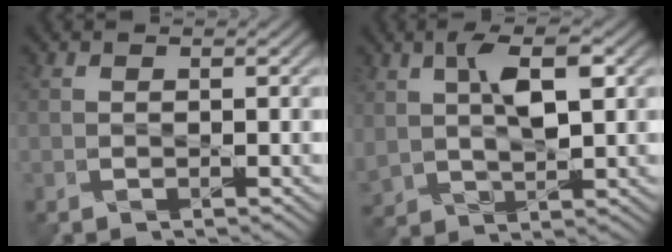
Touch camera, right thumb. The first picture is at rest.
{"total": 5.9, "force": [2.1, 3.0, 4.6], "torque": [-0.104, 0.002, 0.045]}